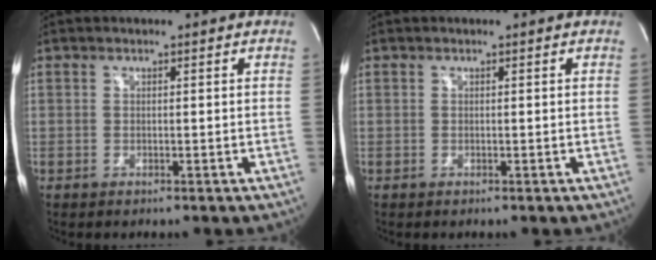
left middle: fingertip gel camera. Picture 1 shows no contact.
{"total": 0.0}